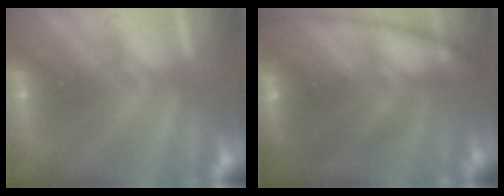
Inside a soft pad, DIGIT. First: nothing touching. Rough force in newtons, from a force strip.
{"total": 7.2}